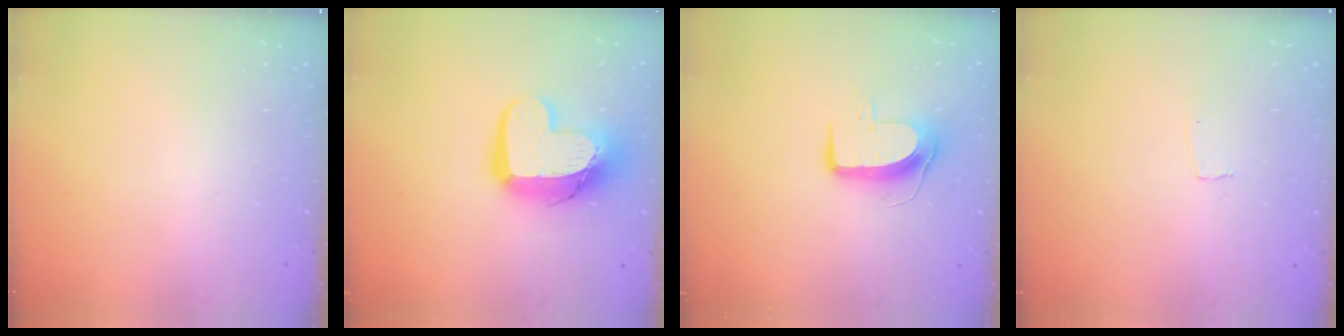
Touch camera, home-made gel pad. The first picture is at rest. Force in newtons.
{"total": 15.1, "press": 15.0, "slide": 1.4}
{"total": 9.5, "press": 9.5, "slide": 0.5}
{"total": 3.0, "press": 3.0, "slide": 0.2}